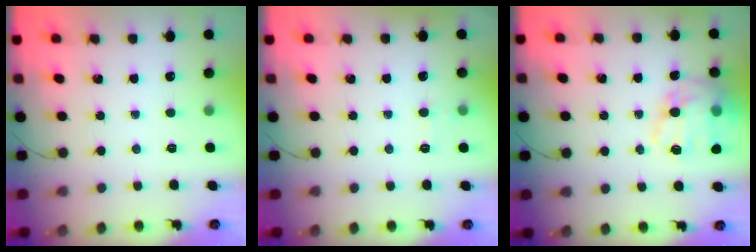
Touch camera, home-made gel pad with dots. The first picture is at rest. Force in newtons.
{"total": 5.4, "press": 5.1, "slide": 1.8}
{"total": 17.0, "press": 16.8, "slide": 2.4}